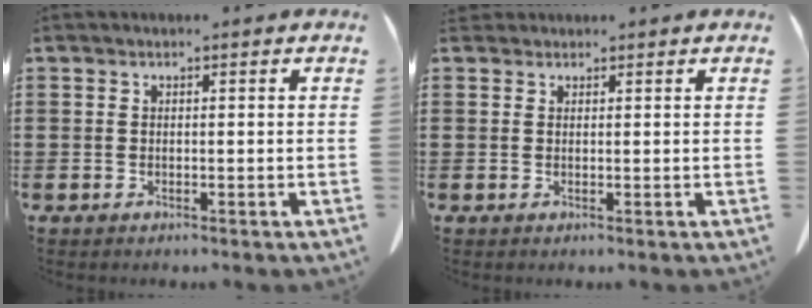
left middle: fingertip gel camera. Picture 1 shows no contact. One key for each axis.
{"total": 1.0, "fx": 0.9, "fy": 0.4, "fz": 0.1, "tx": -0.005, "ty": 0.001, "tz": 0.019}